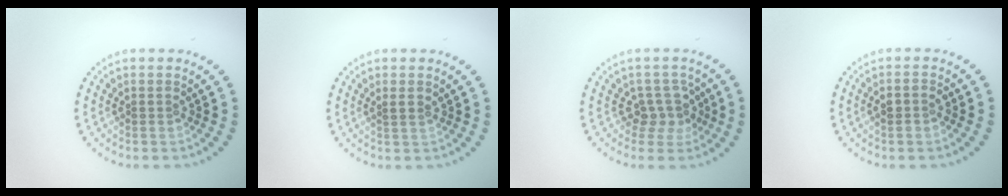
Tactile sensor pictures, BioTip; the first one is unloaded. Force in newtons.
{"total": 0.7, "press": 0.5, "slide": 0.5}
{"total": 2.6, "press": 2.0, "slide": 1.6}
{"total": 1.4, "press": 1.3, "slide": 0.2}